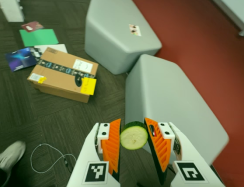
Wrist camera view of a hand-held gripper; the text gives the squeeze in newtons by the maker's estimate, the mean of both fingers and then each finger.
{"total": 9.2, "left": 9.3, "right": 9.0}